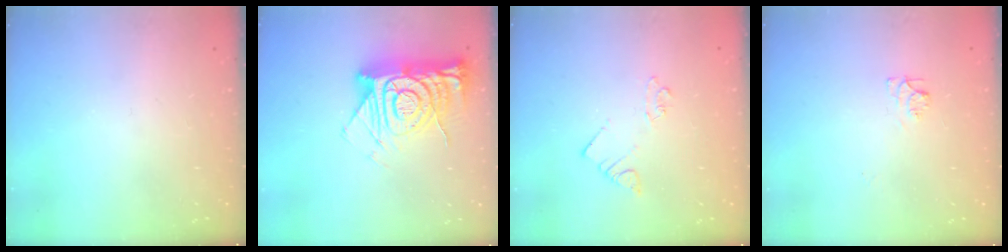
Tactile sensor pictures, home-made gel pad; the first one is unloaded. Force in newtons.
{"total": 16.4, "press": 16.4, "slide": 1.4}
{"total": 1.7, "press": 1.6, "slide": 0.2}
{"total": 6.2, "press": 6.2, "slide": 0.7}